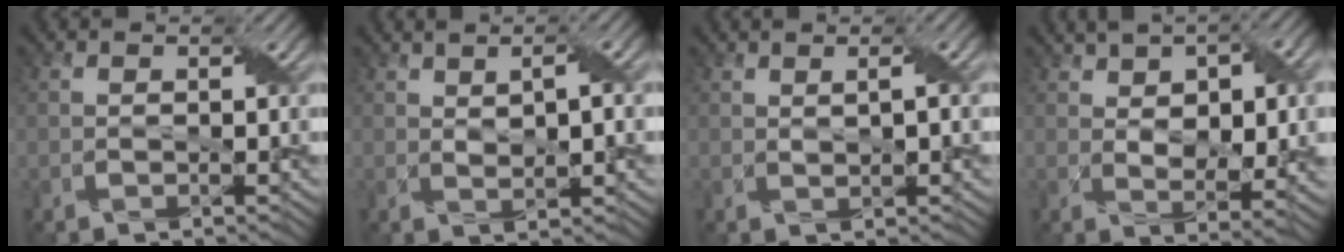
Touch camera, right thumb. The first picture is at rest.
{"total": 4.5, "force": [1.4, 1.6, 4.0], "torque": [-0.062, 0.004, 0.025]}
{"total": 1.9, "force": [0.8, 0.3, 1.7], "torque": [-0.024, -0.003, 0.018]}
{"total": 12.1, "force": [3.8, 5.8, 9.9], "torque": [-0.175, 0.010, 0.063]}